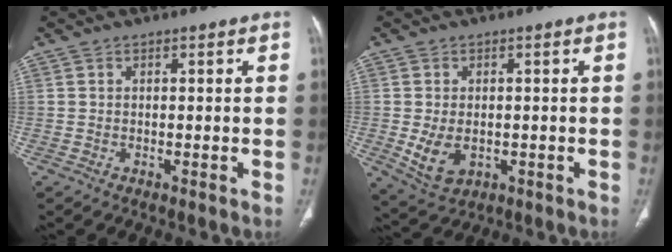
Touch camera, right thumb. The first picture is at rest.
{"total": 6.4, "force": [-1.0, 4.3, 4.6], "torque": [-0.082, -0.005, -0.002]}